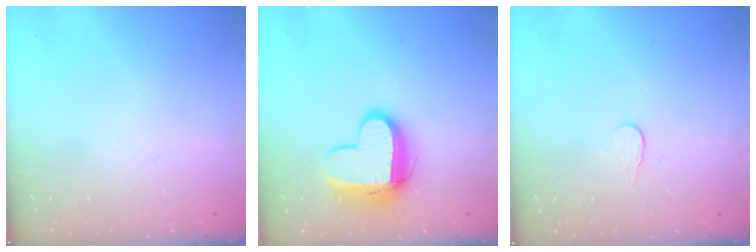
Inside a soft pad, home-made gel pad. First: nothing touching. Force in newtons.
{"total": 12.0, "press": 11.9, "slide": 1.2}
{"total": 3.8, "press": 3.8, "slide": 0.3}